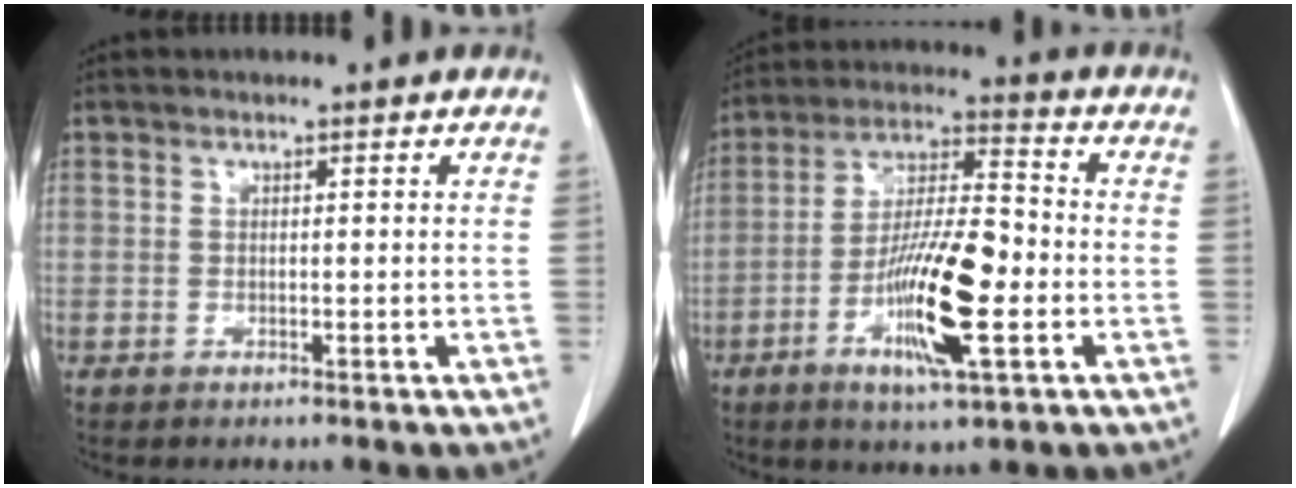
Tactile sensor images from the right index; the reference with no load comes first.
{"total": 14.2, "force": [-4.2, 2.3, 13.4], "torque": [-0.248, -0.007, -0.074]}